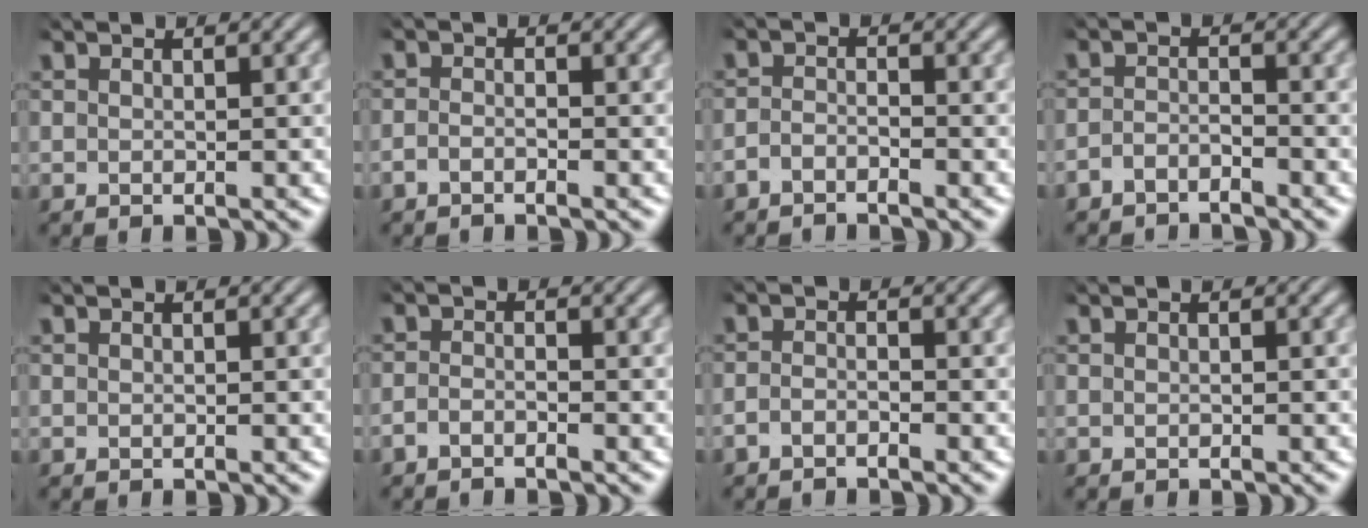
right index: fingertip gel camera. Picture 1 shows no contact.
{"total": 1.3, "force": [-1.2, 0.3, 0.6], "torque": [-0.011, -0.003, -0.024]}
{"total": 2.0, "force": [-1.9, 0.4, 0.3], "torque": [-0.010, -0.010, -0.033]}
{"total": 2.5, "force": [-2.4, 0.6, 0.4], "torque": [-0.006, -0.010, -0.042]}
{"total": 0.0}
{"total": 1.7, "force": [-1.6, 0.3, 0.4], "torque": [-0.010, -0.006, -0.030]}
{"total": 1.7, "force": [-1.6, 0.3, 0.5], "torque": [-0.010, -0.006, -0.029]}
{"total": 0.0}